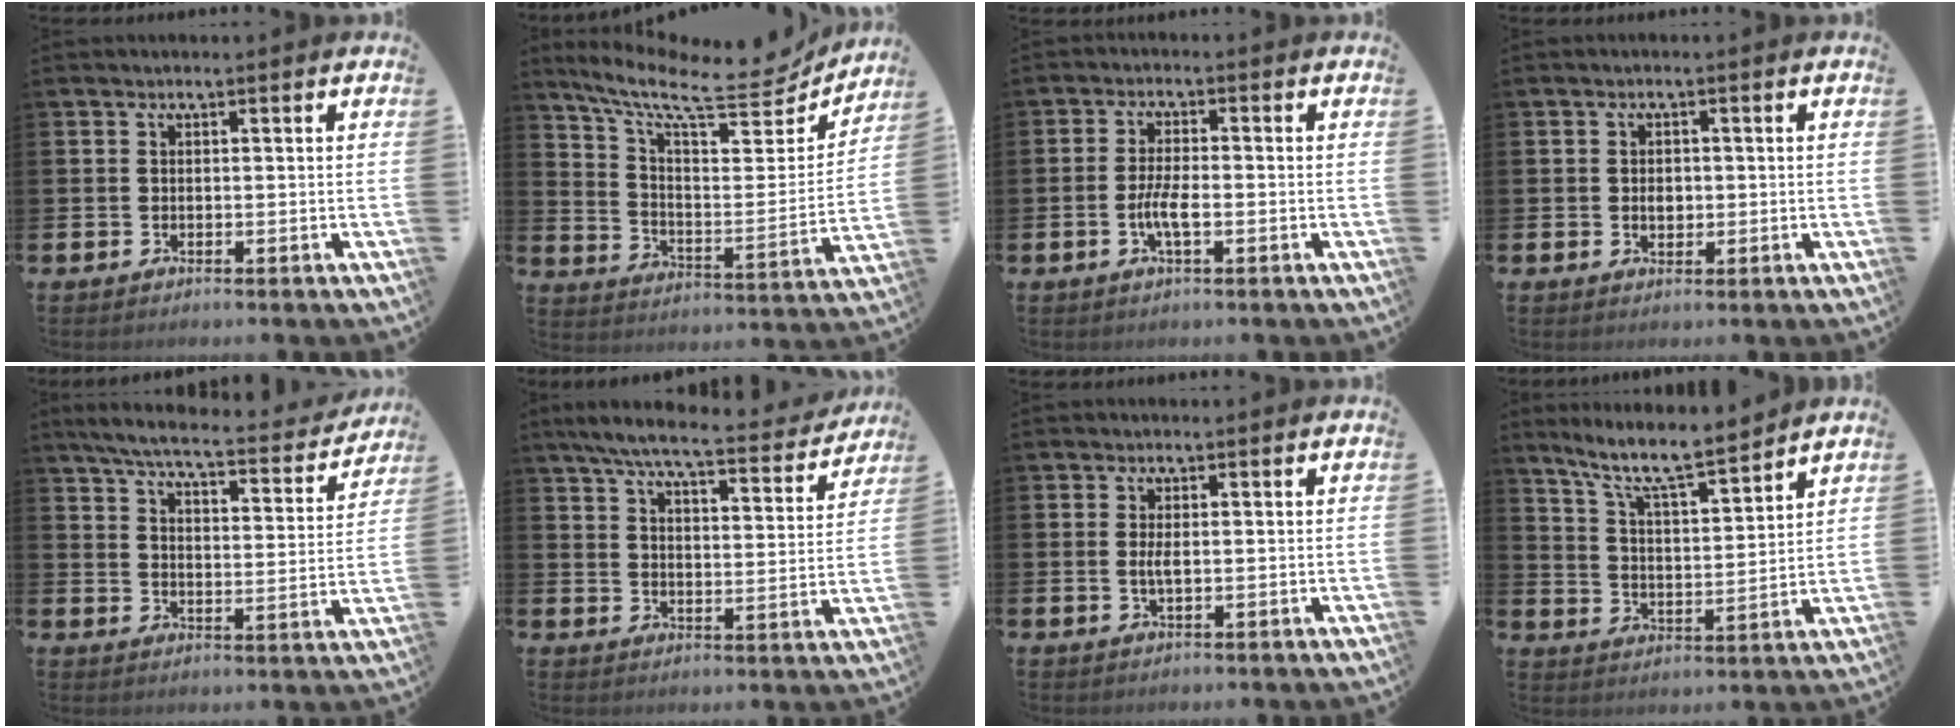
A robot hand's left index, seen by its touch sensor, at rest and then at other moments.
{"total": 11.0, "force": [9.0, 3.1, 5.3], "torque": [-0.122, -0.064, 0.148]}
{"total": 3.6, "force": [-1.0, 1.1, 3.2], "torque": [-0.061, 0.000, -0.021]}
{"total": 1.9, "force": [0.0, 1.4, 1.2], "torque": [-0.007, 0.002, -0.006]}
{"total": 6.2, "force": [5.5, 0.8, 2.6], "torque": [-0.070, -0.038, 0.088]}
{"total": 7.6, "force": [6.7, 0.9, 3.4], "torque": [-0.084, -0.039, 0.114]}
{"total": 1.7, "force": [0.0, 0.5, 1.6], "torque": [-0.030, 0.000, -0.001]}
{"total": 8.4, "force": [7.5, 0.8, 3.6], "torque": [-0.101, -0.045, 0.132]}